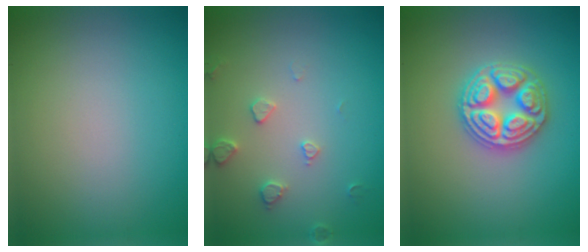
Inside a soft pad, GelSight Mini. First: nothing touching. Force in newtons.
{"total": 1.9, "press": 1.8, "slide": 0.3}
{"total": 4.9, "press": 4.8, "slide": 0.7}